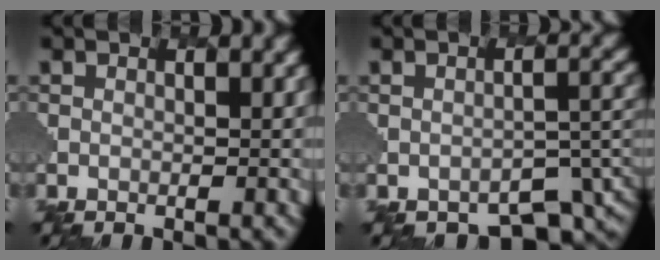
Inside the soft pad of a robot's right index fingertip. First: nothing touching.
{"total": 2.1, "force": [-1.9, 0.7, 0.3], "torque": [-0.004, -0.001, -0.030]}